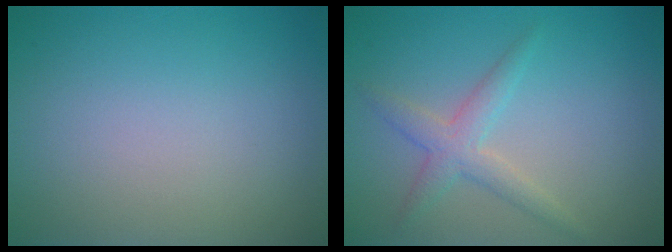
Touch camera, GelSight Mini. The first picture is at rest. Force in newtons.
{"total": 2.5, "press": 2.5, "slide": 0.1}